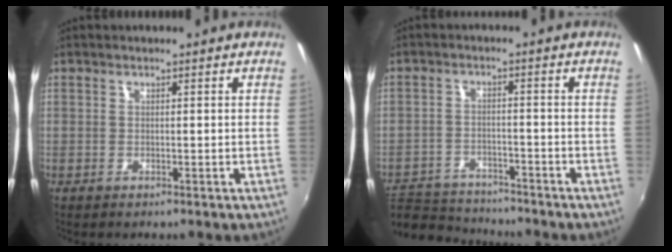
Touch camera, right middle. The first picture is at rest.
{"total": 11.1, "force": [-10.0, 3.9, 2.6], "torque": [-0.076, 0.006, -0.163]}